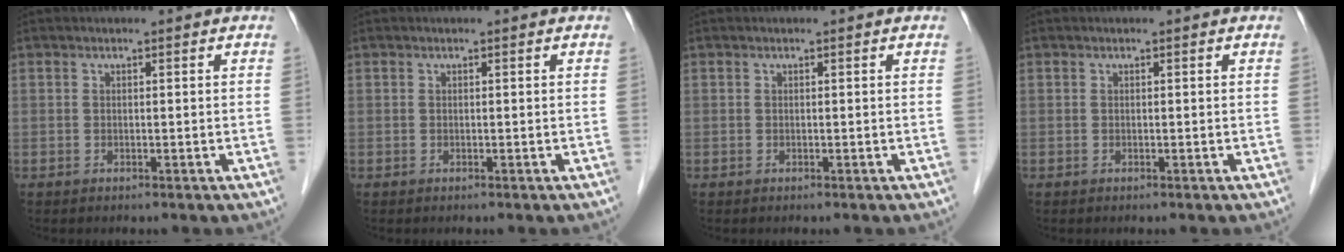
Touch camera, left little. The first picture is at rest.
{"total": 0.0}
{"total": 0.0}
{"total": 0.0}